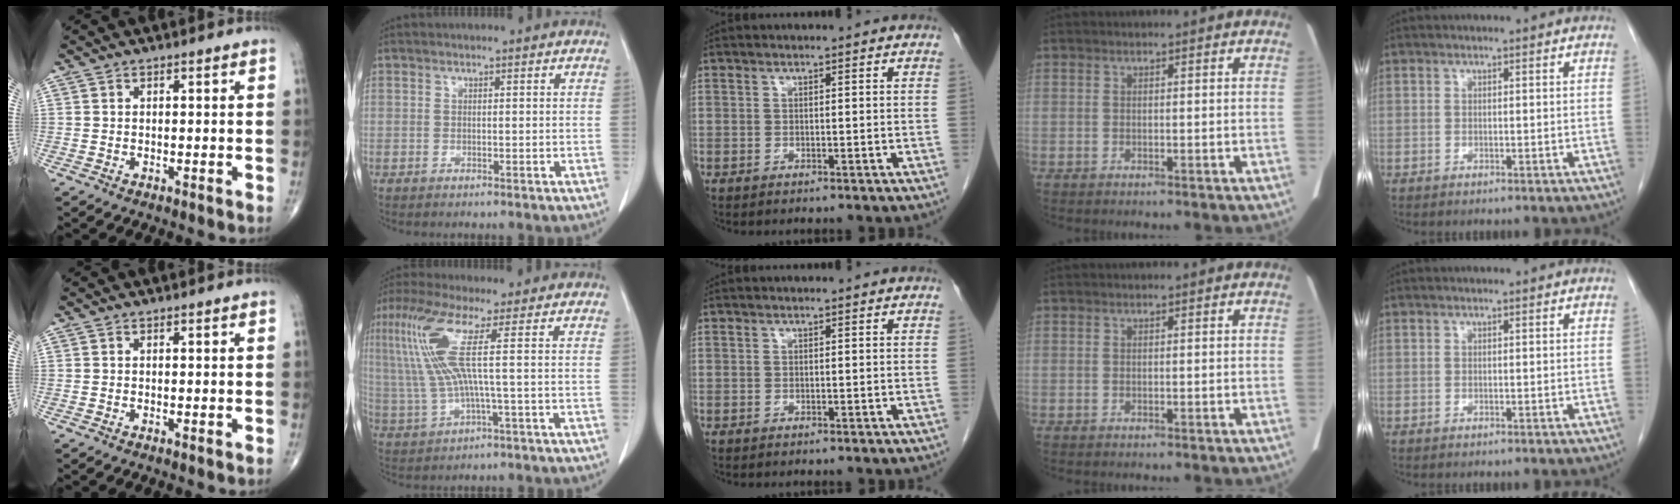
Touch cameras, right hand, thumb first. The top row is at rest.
{"index": {"total": 9.6, "force": [2.3, -0.4, 9.3], "torque": [-0.216, 0.009, 0.047]}}